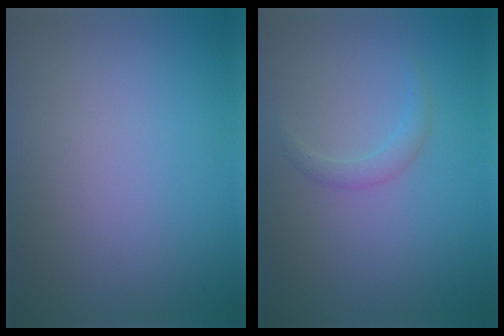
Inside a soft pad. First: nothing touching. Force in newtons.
{"total": 1.2, "press": 1.2, "slide": 0.0}